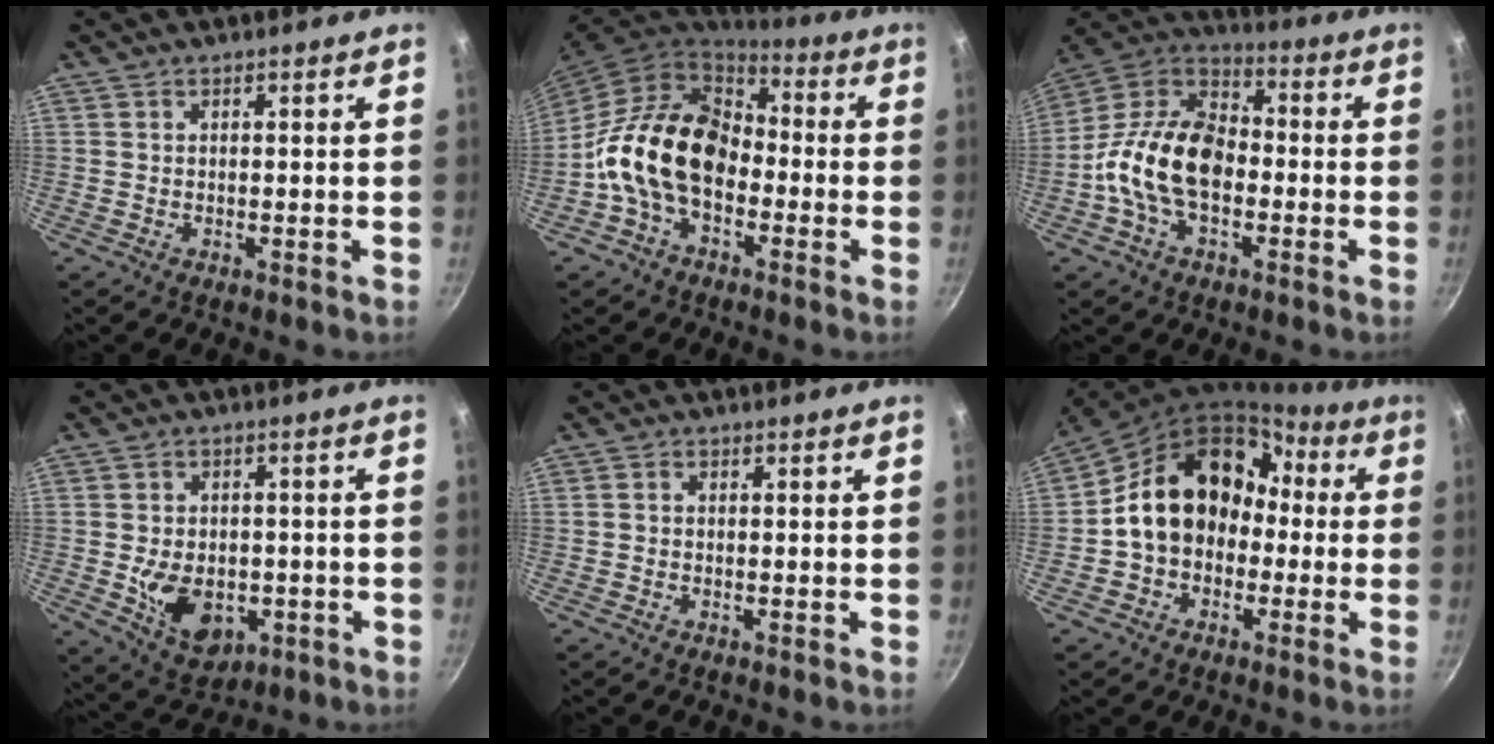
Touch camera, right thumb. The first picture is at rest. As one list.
[{"total": 17.6, "force": [-3.3, 12.1, 12.3], "torque": [-0.187, 0.047, -0.078]}, {"total": 17.2, "force": [-3.2, 10.9, 12.9], "torque": [-0.198, 0.041, -0.079]}, {"total": 9.1, "force": [-1.7, 6.4, 6.3], "torque": [-0.081, -0.002, -0.009]}, {"total": 0.7, "force": [-0.1, 0.6, 0.3], "torque": [-0.006, 0.004, -0.003]}, {"total": 17.5, "force": [-0.1, 13.9, 10.6], "torque": [-0.138, 0.070, -0.007]}]